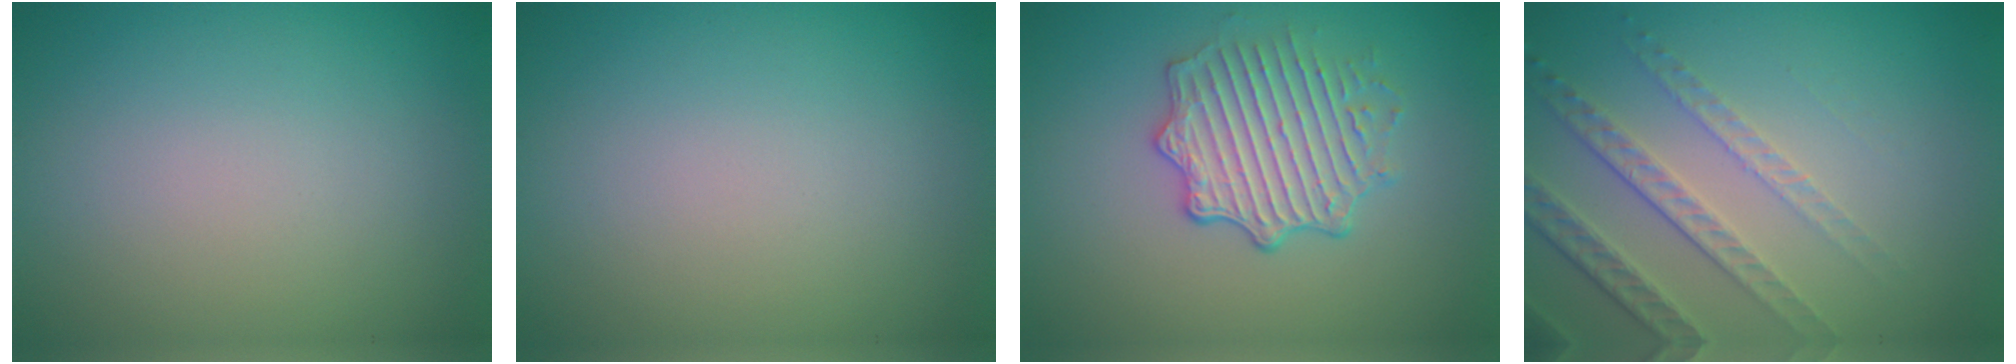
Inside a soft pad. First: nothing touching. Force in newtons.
{"total": 0.0}
{"total": 4.2, "press": 3.8, "slide": 1.8}
{"total": 4.6, "press": 3.3, "slide": 3.2}